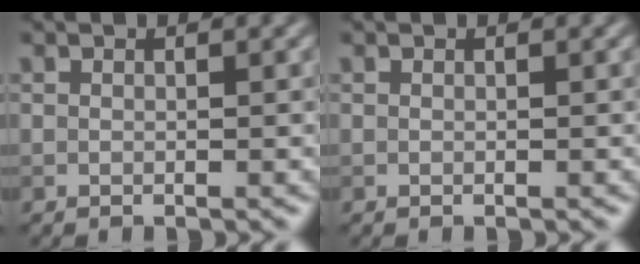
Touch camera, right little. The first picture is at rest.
{"total": 0.0}